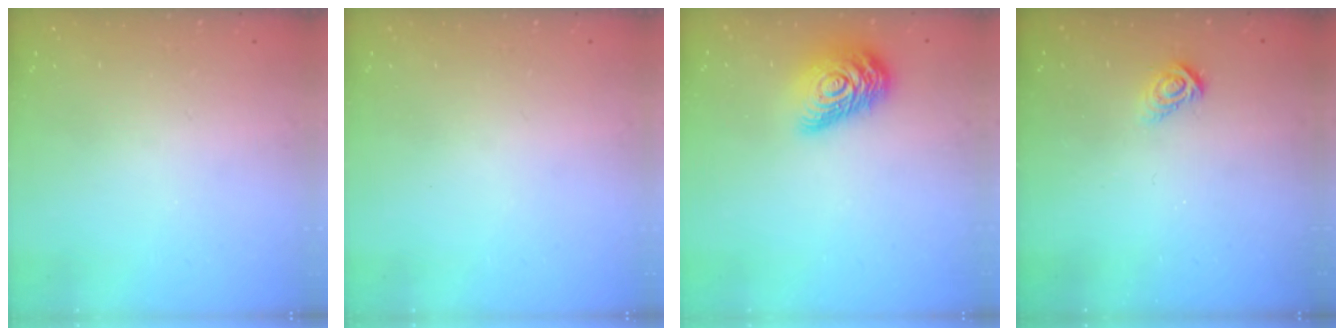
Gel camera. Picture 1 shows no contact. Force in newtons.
{"total": 0.0}
{"total": 13.8, "press": 13.8, "slide": 0.7}
{"total": 5.0, "press": 5.0, "slide": 0.2}